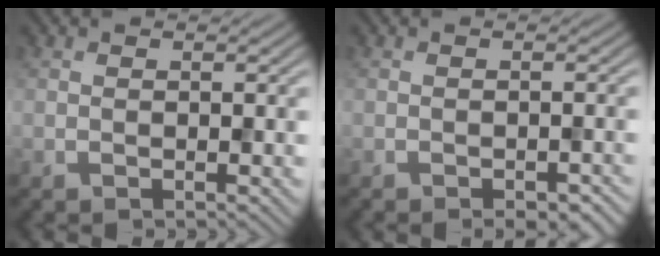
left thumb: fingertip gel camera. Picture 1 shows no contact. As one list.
[{"total": 3.0, "force": [-2.3, 0.9, 1.8], "torque": [-0.027, -0.004, -0.020]}]